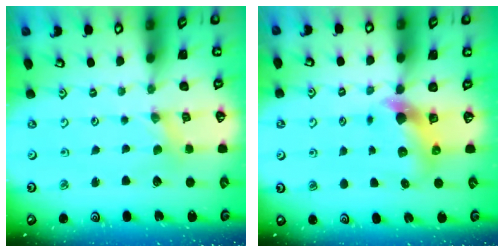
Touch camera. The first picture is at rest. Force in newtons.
{"total": 5.5, "press": 5.4, "slide": 0.7}